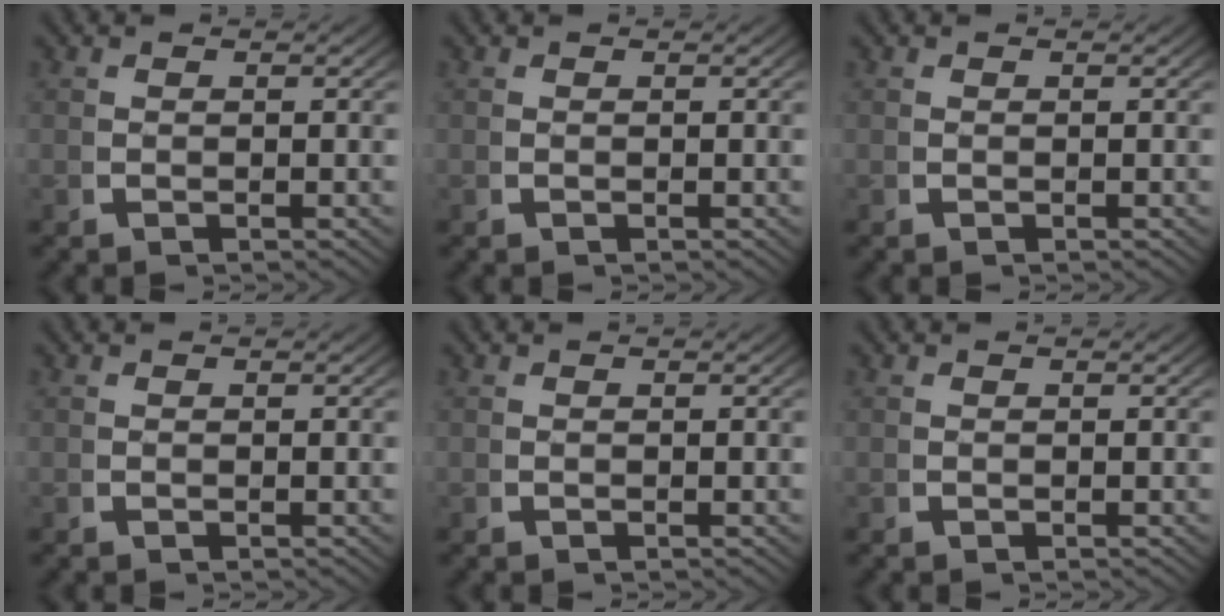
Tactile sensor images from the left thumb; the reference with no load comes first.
{"total": 0.0}
{"total": 0.0}
{"total": 0.0}
{"total": 0.0}
{"total": 0.0}